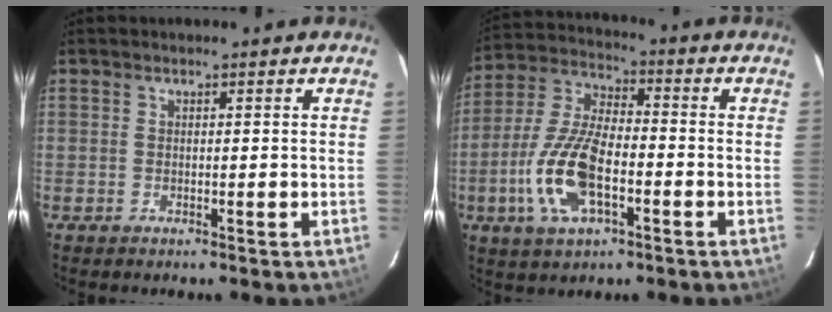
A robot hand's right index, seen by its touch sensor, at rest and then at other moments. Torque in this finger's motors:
{"motor_torque": [1.64, -0.50, 0.42, 0.13]}